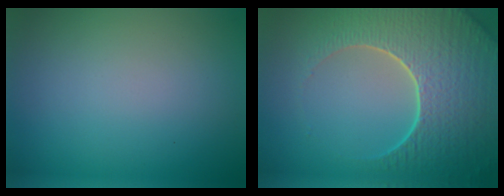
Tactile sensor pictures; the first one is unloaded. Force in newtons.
{"total": 8.8, "press": 6.3, "slide": 6.2}